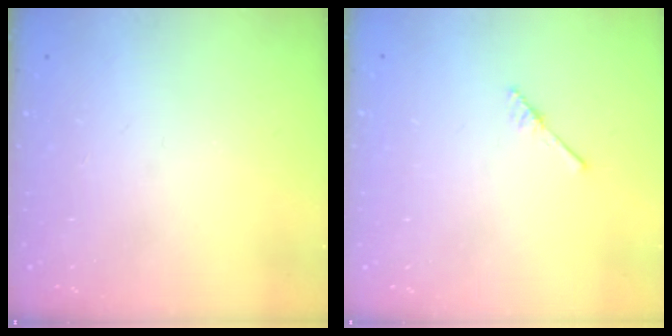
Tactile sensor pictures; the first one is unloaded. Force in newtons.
{"total": 2.5, "press": 2.4, "slide": 0.3}